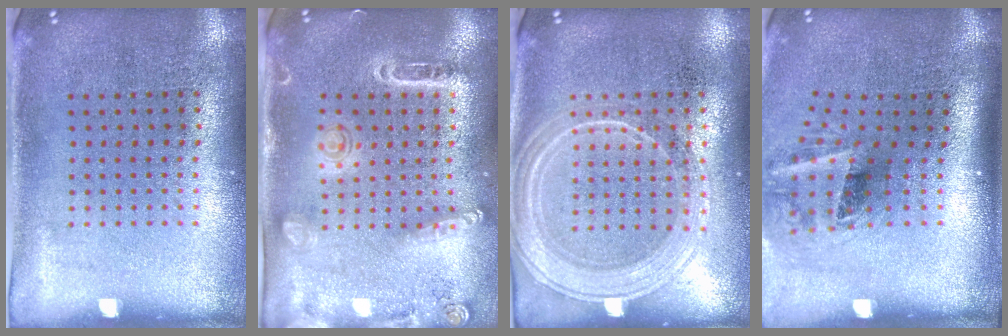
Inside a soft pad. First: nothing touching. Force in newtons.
{"total": 1.6, "press": 1.5, "slide": 0.4}
{"total": 1.9, "press": 1.8, "slide": 0.3}
{"total": 2.1, "press": 1.3, "slide": 1.6}